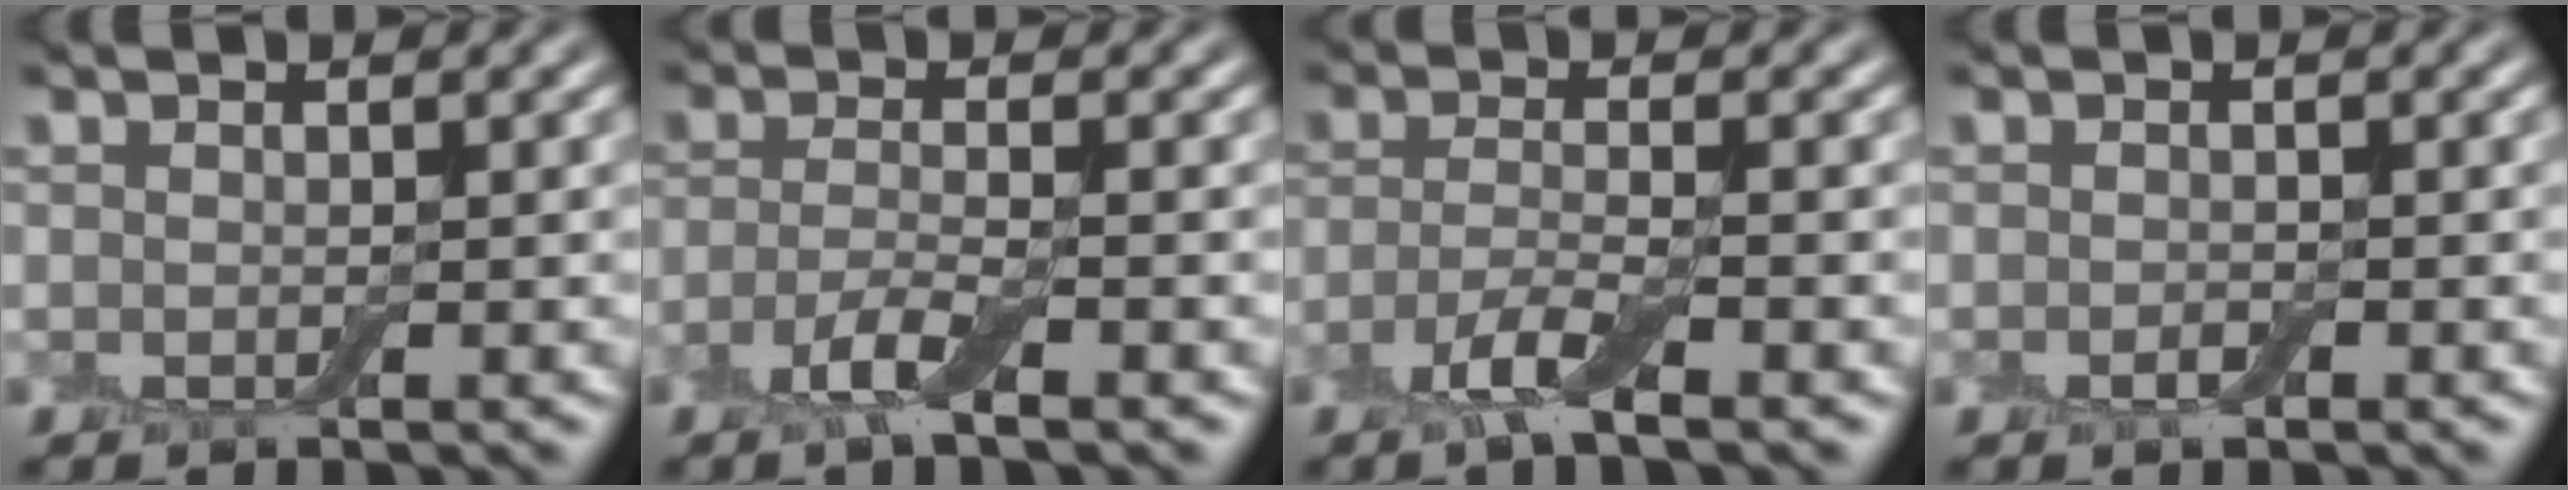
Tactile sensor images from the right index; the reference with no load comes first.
{"total": 2.7, "force": [-1.5, 0.5, 2.2], "torque": [-0.049, -0.004, -0.036]}
{"total": 3.1, "force": [-1.8, 0.5, 2.5], "torque": [-0.054, -0.005, -0.043]}
{"total": 0.8, "force": [-0.4, 0.4, 0.5], "torque": [-0.012, 0.000, -0.007]}